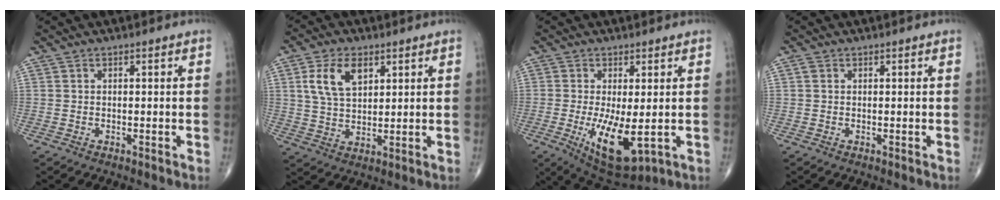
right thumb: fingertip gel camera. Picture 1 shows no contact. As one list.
[{"total": 8.7, "force": [3.4, 5.0, 6.3], "torque": [-0.109, -0.008, 0.067]}, {"total": 10.7, "force": [-2.0, 3.9, 9.7], "torque": [-0.168, -0.028, -0.019]}, {"total": 0.7, "force": [0.2, 0.6, 0.4], "torque": [-0.007, 0.003, 0.003]}]